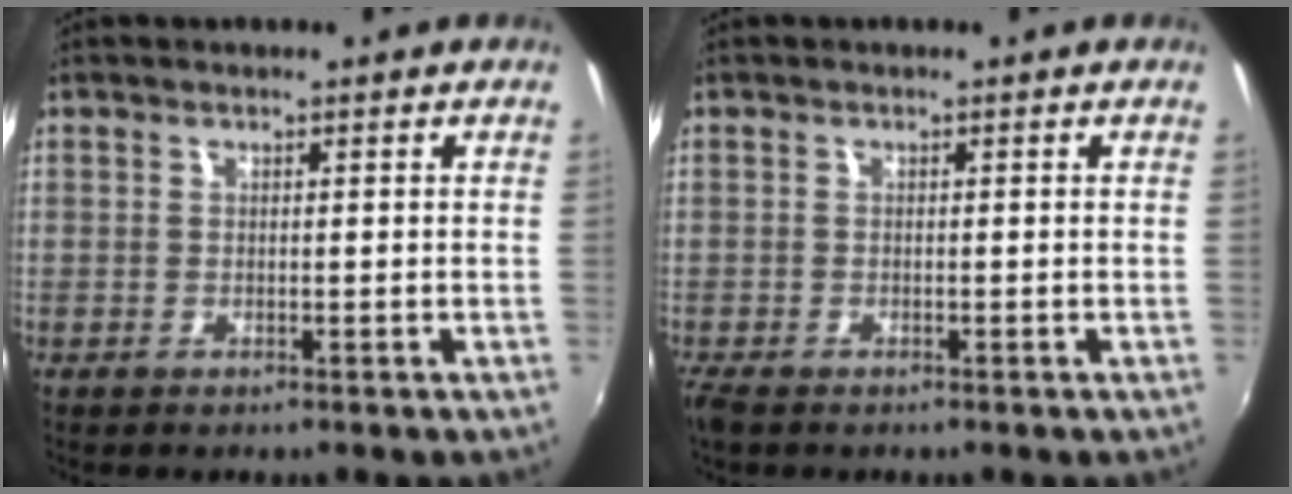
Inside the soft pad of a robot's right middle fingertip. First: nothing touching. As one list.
[{"total": 2.9, "force": [-2.4, 0.9, 1.5], "torque": [-0.036, -0.016, -0.046]}]